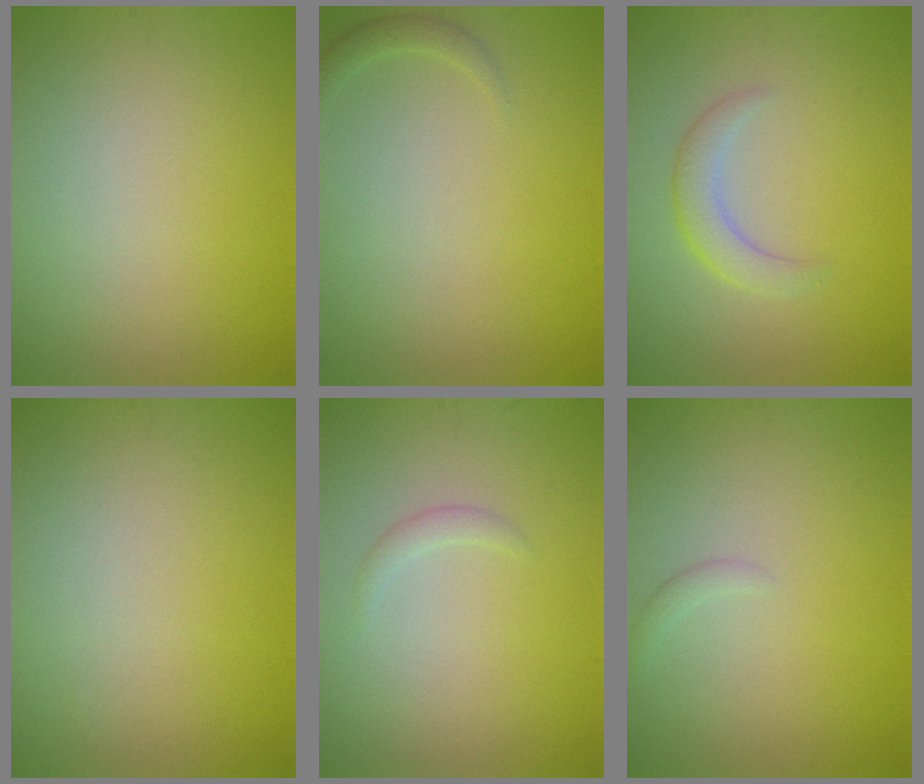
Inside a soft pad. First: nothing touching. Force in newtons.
{"total": 1.2, "press": 1.1, "slide": 0.1}
{"total": 2.6, "press": 2.5, "slide": 0.3}
{"total": 0.0}
{"total": 0.9, "press": 0.9, "slide": 0.1}
{"total": 0.7, "press": 0.7, "slide": 0.1}